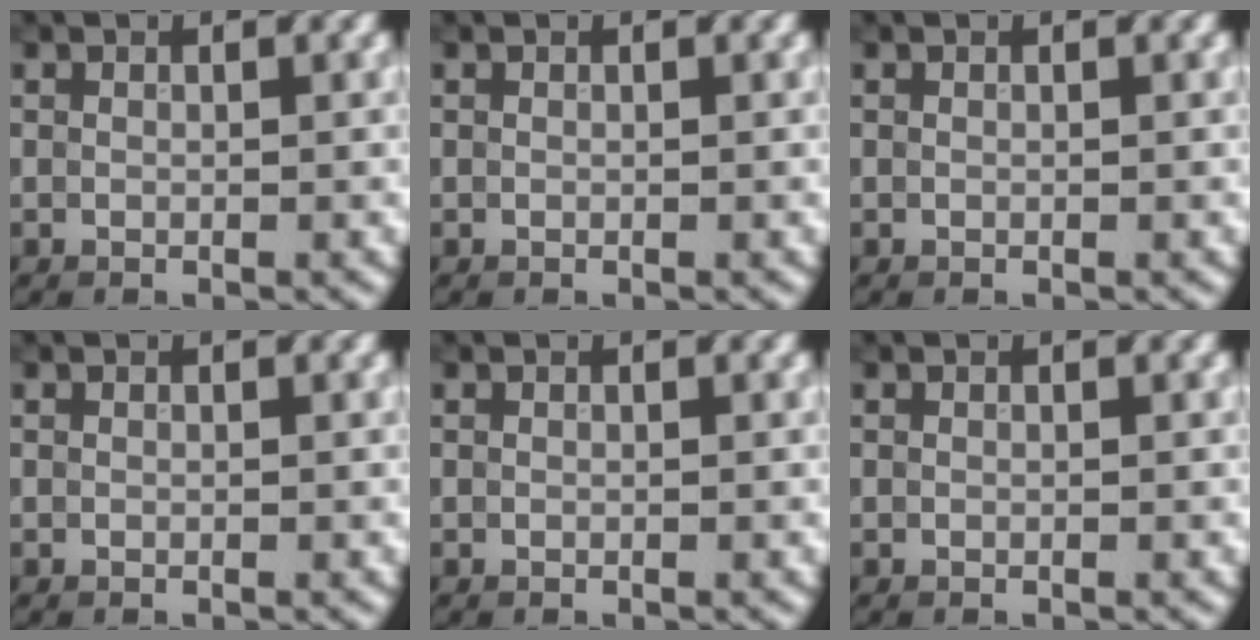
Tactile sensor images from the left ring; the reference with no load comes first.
{"total": 0.0}
{"total": 0.0}
{"total": 0.0}
{"total": 0.0}
{"total": 0.0}